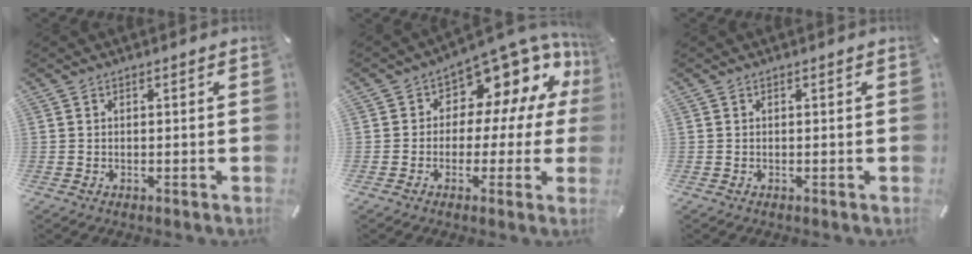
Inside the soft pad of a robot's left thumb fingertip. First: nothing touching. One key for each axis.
{"total": 9.6, "fx": 5.7, "fy": 5.8, "fz": 5.1, "tx": -0.079, "ty": -0.066, "tz": 0.100}
{"total": 0.0}